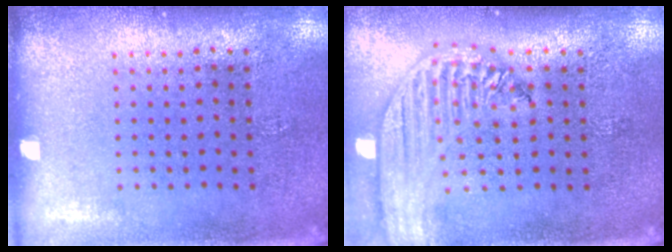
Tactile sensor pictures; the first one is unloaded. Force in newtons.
{"total": 2.8, "press": 2.2, "slide": 1.6}